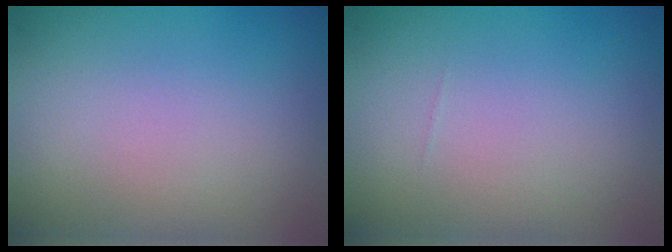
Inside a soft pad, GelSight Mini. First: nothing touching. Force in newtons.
{"total": 0.0}